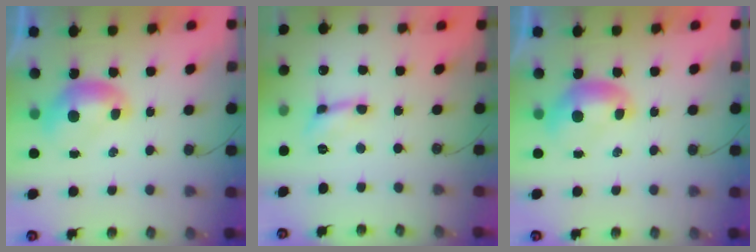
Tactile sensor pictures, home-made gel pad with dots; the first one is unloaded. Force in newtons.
{"total": 1.1, "press": 1.1, "slide": 0.3}
{"total": 0.0}